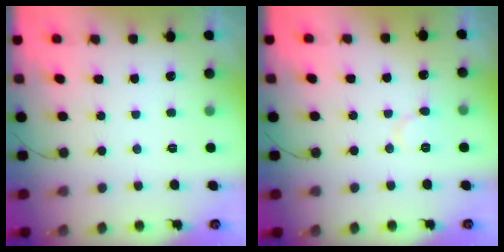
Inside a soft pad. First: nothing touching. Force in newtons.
{"total": 6.2, "press": 6.1, "slide": 0.6}